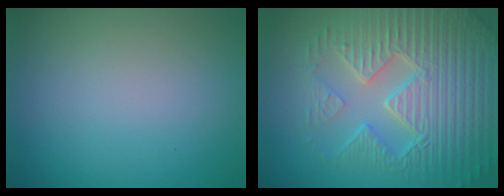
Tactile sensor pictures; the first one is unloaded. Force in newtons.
{"total": 8.3, "press": 6.4, "slide": 5.2}